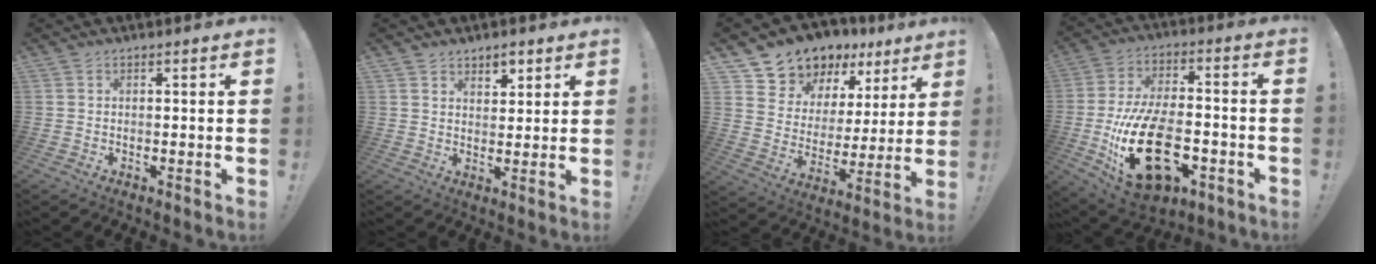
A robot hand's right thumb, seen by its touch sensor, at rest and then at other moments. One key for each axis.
{"total": 4.5, "fx": 3.2, "fy": 3.0, "fz": 1.2, "tx": 0.001, "ty": -0.023, "tz": 0.055}
{"total": 9.9, "fx": 8.5, "fy": 5.0, "fz": 1.1, "tx": -0.034, "ty": -0.077, "tz": 0.161}
{"total": 24.9, "fx": -7.5, "fy": 14.2, "fz": 19.0, "tx": -0.351, "ty": 0.042, "tz": -0.111}